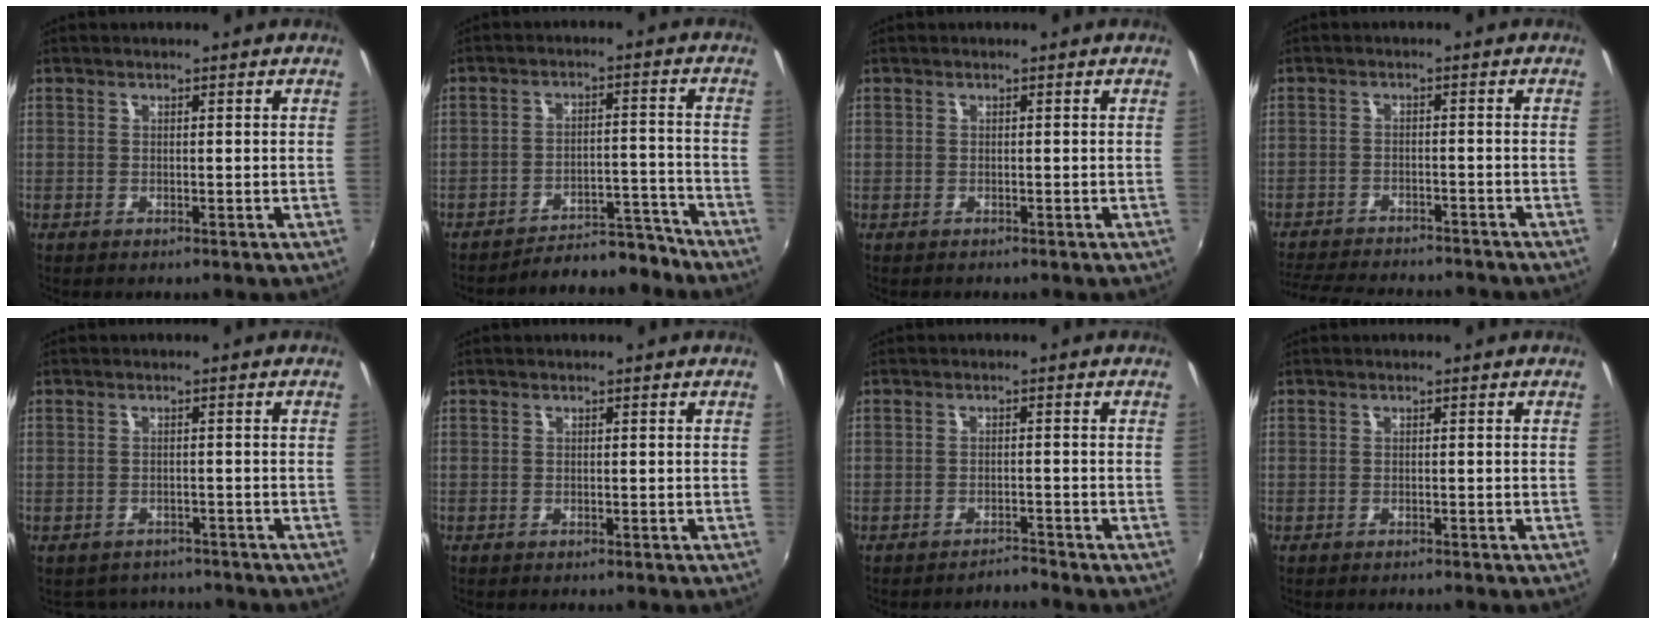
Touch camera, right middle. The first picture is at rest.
{"total": 9.9, "force": [-9.6, 2.0, 1.8], "torque": [-0.037, 0.025, -0.124]}
{"total": 0.0}
{"total": 14.8, "force": [-13.1, 3.5, 5.9], "torque": [-0.131, -0.016, -0.191]}
{"total": 5.3, "force": [-4.7, 2.3, 0.7], "torque": [-0.021, -0.003, -0.064]}
{"total": 0.0}
{"total": 1.9, "force": [-1.8, -0.2, 0.0], "torque": [-0.002, 0.000, -0.028]}
{"total": 0.6, "force": [-0.6, -0.1, 0.1], "torque": [-0.002, -0.002, -0.009]}